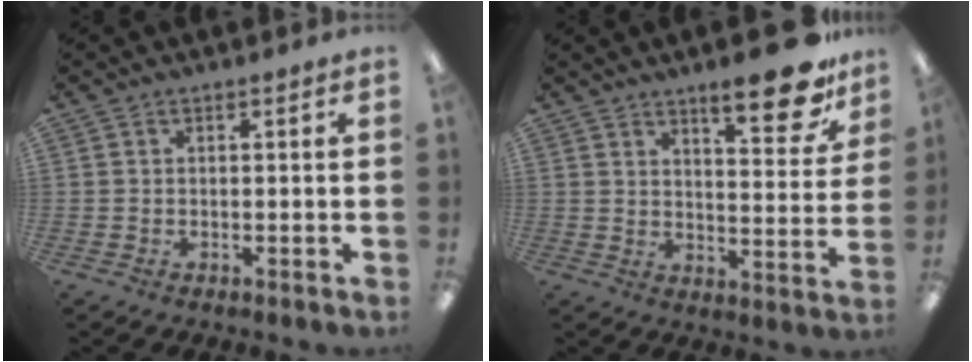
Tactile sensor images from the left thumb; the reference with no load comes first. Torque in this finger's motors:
{"motor_torque": [0.59, 0.21, 0.77, -0.80, 0.05]}